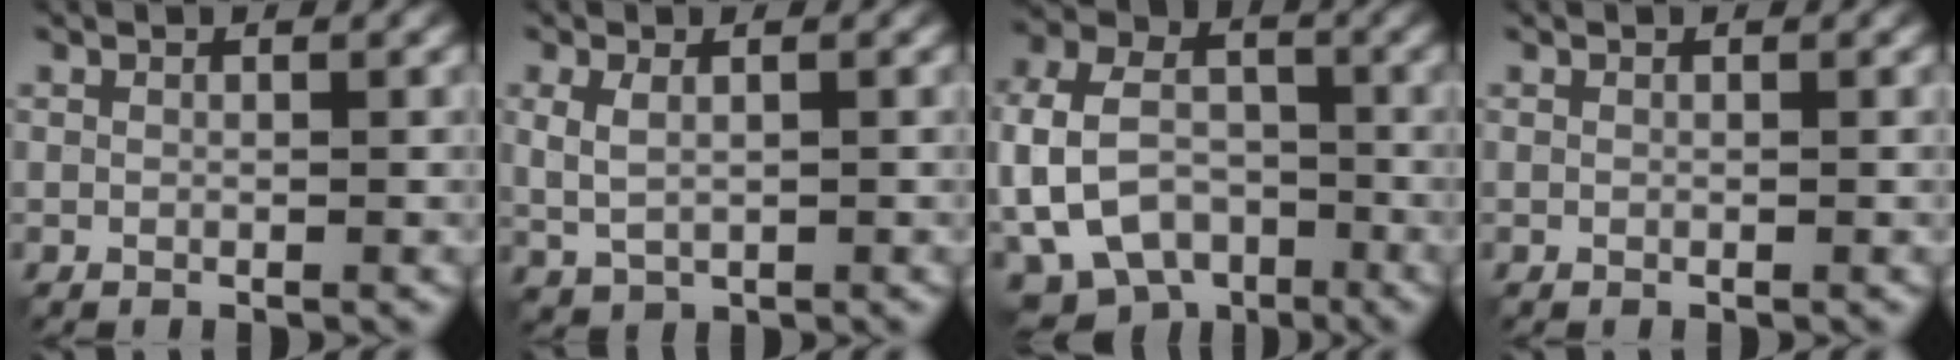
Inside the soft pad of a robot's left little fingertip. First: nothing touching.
{"total": 2.1, "force": [0.2, 1.3, 1.7], "torque": [-0.043, -0.003, 0.007]}
{"total": 11.1, "force": [-3.5, 8.3, 6.4], "torque": [-0.132, -0.011, -0.069]}
{"total": 0.0}